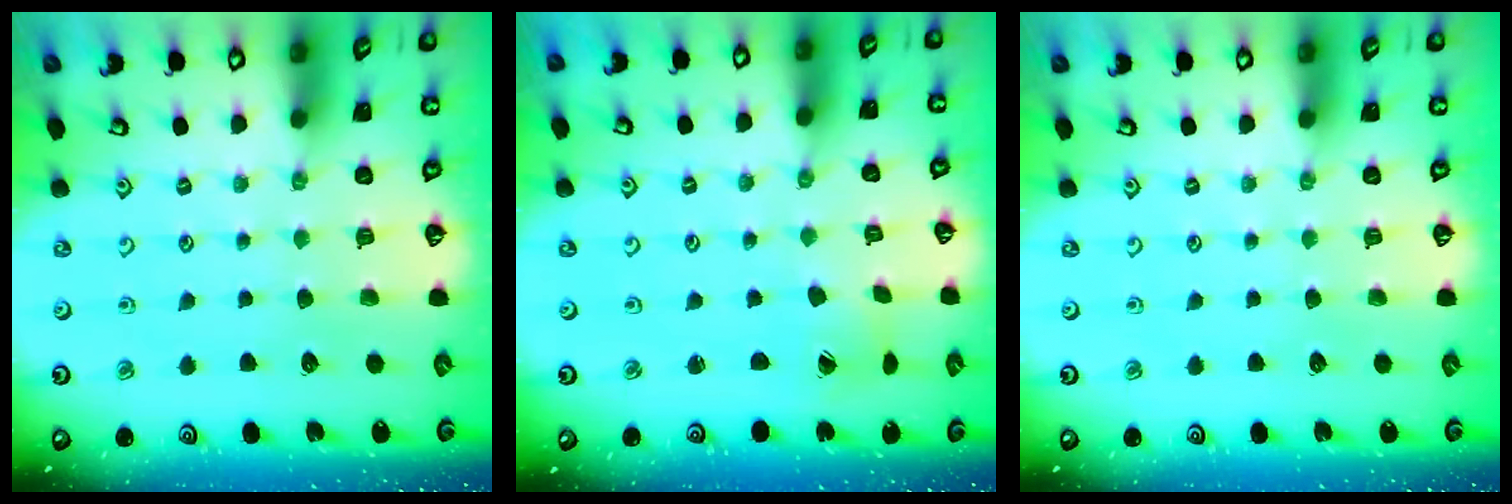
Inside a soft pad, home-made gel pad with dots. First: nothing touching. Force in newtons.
{"total": 2.6, "press": 2.6, "slide": 0.3}
{"total": 0.0}